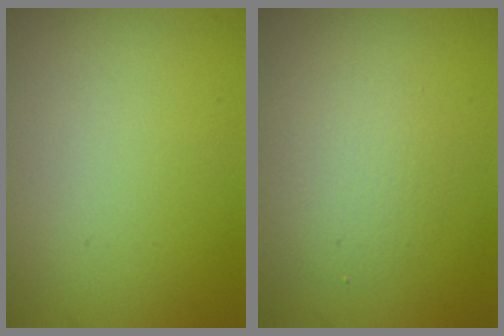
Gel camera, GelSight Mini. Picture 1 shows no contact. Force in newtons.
{"total": 2.7, "press": 2.7, "slide": 0.0}